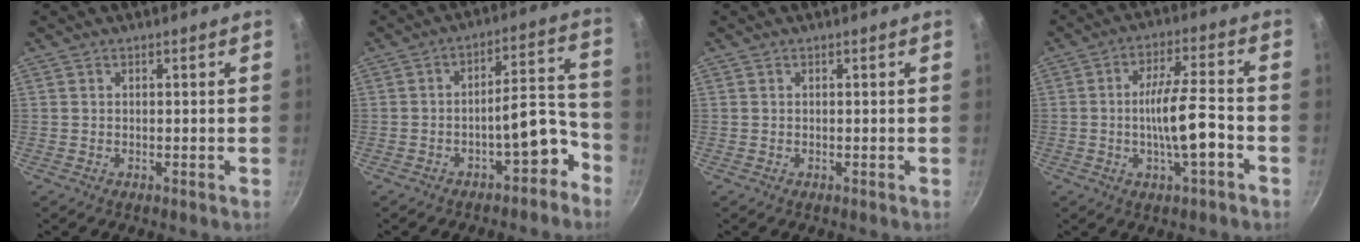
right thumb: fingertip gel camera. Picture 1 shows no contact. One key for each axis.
{"total": 10.0, "fx": -5.6, "fy": 4.1, "fz": 7.2, "tx": -0.057, "ty": 0.085, "tz": -0.069}
{"total": 0.0}
{"total": 10.1, "fx": -2.9, "fy": 2.3, "fz": 9.5, "tx": -0.159, "ty": 0.025, "tz": -0.049}